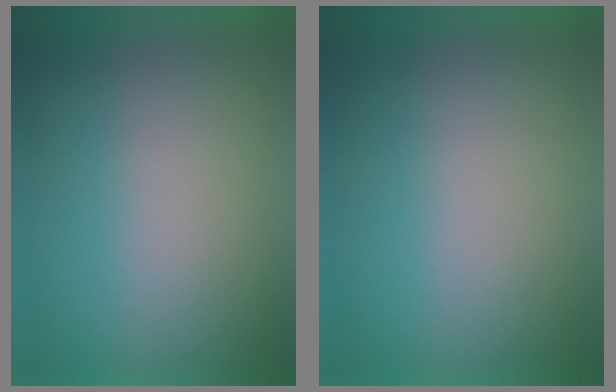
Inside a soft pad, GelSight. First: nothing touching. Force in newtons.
{"total": 0.0}